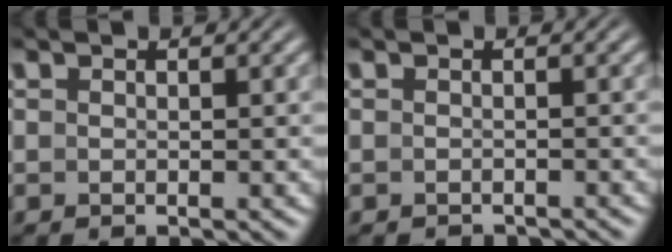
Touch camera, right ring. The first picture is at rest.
{"total": 1.7, "force": [-1.7, 0.0, -0.1], "torque": [-0.002, -0.008, -0.023]}